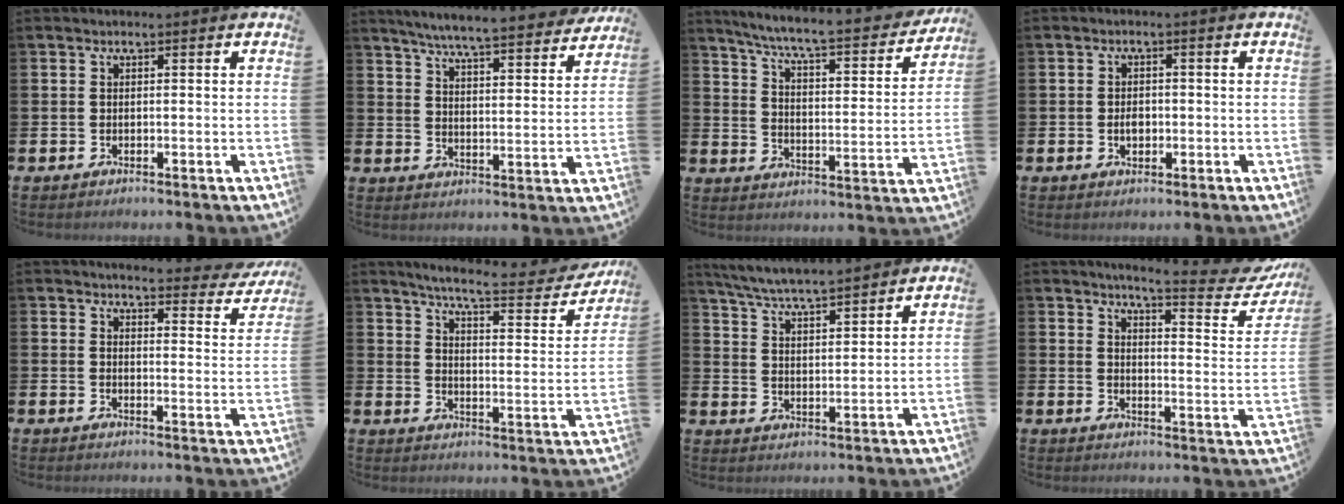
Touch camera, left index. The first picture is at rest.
{"total": 6.5, "force": [6.2, 0.0, 2.0], "torque": [-0.061, -0.047, 0.104]}
{"total": 7.2, "force": [6.5, 0.7, 3.0], "torque": [-0.081, -0.052, 0.104]}
{"total": 2.1, "force": [-0.3, 1.6, 1.4], "torque": [-0.010, -0.001, -0.011]}
{"total": 3.6, "force": [3.4, 0.6, 0.7], "torque": [-0.022, -0.028, 0.056]}
{"total": 6.9, "force": [6.3, 0.5, 2.8], "torque": [-0.067, -0.049, 0.101]}
{"total": 6.4, "force": [6.2, 0.0, 1.5], "torque": [-0.055, -0.045, 0.109]}
{"total": 6.0, "force": [5.5, 0.7, 2.4], "torque": [-0.042, -0.051, 0.084]}